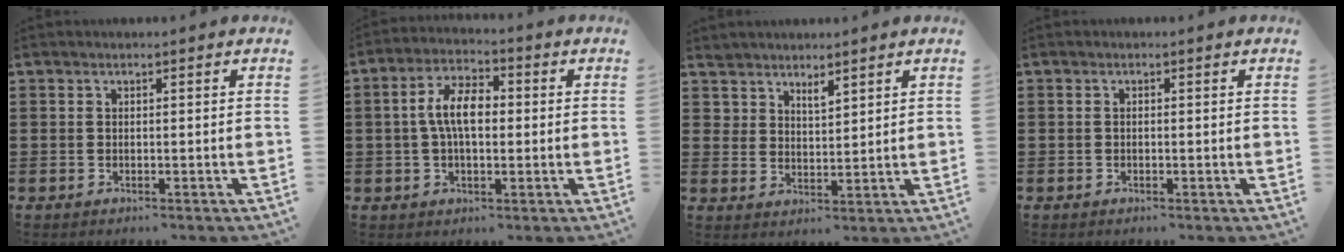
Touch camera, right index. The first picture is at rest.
{"total": 7.0, "force": [0.4, 3.5, 6.0], "torque": [-0.125, 0.013, 0.002]}
{"total": 2.7, "force": [2.6, 0.7, 0.0], "torque": [-0.007, 0.000, 0.051]}
{"total": 0.0}